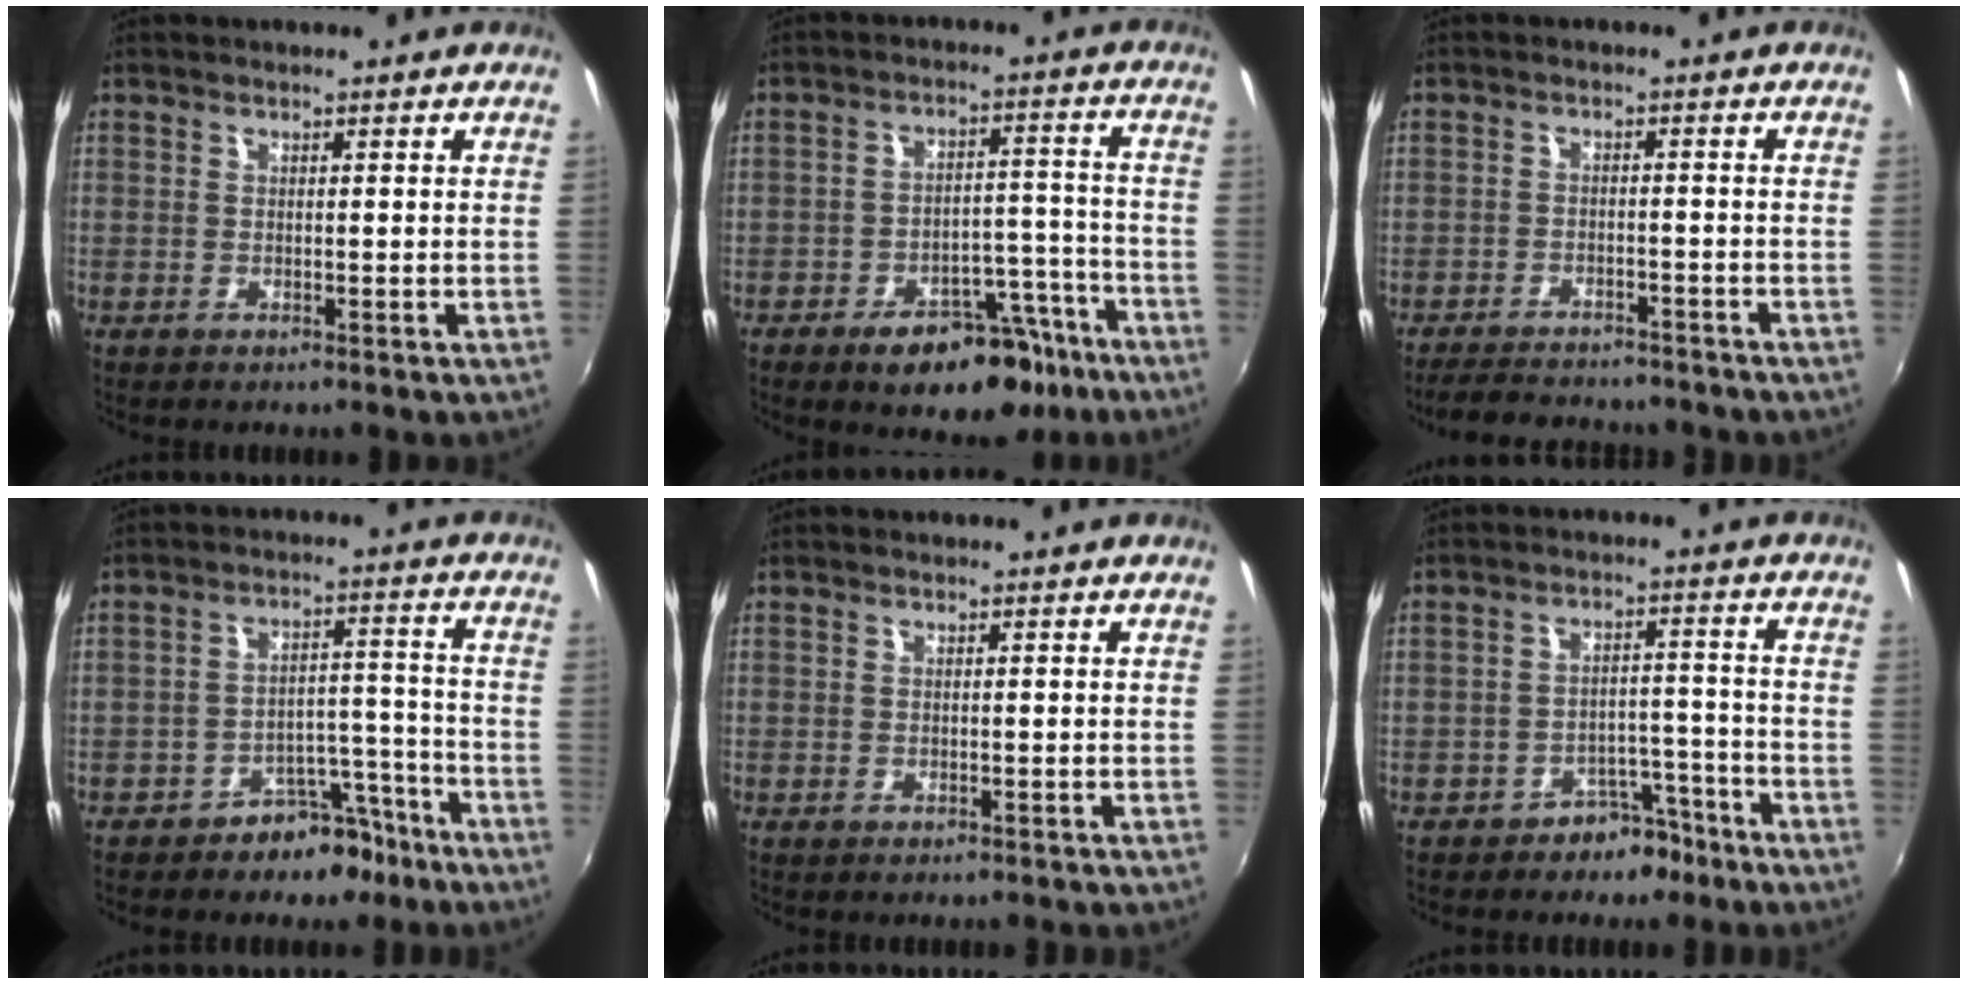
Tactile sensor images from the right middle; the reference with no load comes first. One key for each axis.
{"total": 14.5, "fx": -10.3, "fy": 6.1, "fz": 8.1, "tx": -0.131, "ty": 0.007, "tz": -0.140}
{"total": 11.7, "fx": -10.0, "fy": 3.9, "fz": 4.6, "tx": -0.104, "ty": -0.011, "tz": -0.141}
{"total": 8.1, "fx": -6.2, "fy": 4.5, "fz": 2.4, "tx": -0.029, "ty": 0.040, "tz": -0.083}
{"total": 0.7, "fx": -0.6, "fy": 0.3, "fz": 0.2, "tx": -0.004, "ty": -0.001, "tz": -0.007}
{"total": 6.0, "fx": -4.6, "fy": 3.5, "fz": 1.5, "tx": -0.024, "ty": 0.028, "tz": -0.062}